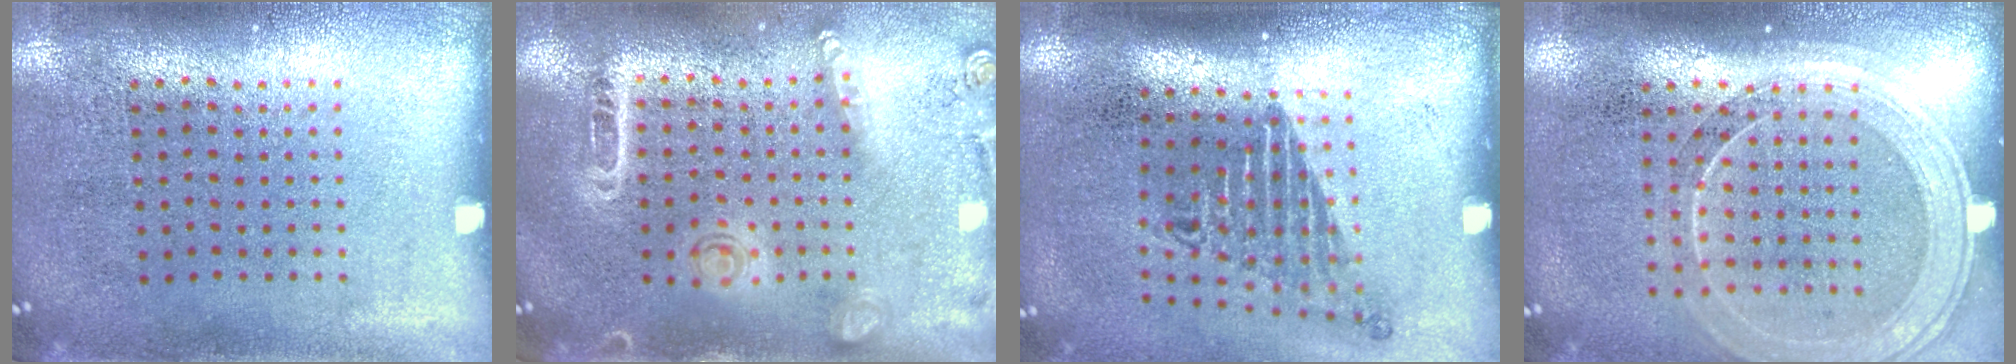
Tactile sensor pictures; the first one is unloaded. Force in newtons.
{"total": 1.5, "press": 1.4, "slide": 0.6}
{"total": 1.7, "press": 1.2, "slide": 1.2}
{"total": 1.7, "press": 1.5, "slide": 0.6}